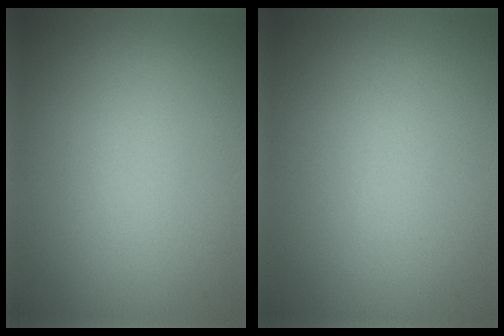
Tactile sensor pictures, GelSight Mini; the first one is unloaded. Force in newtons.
{"total": 0.0}